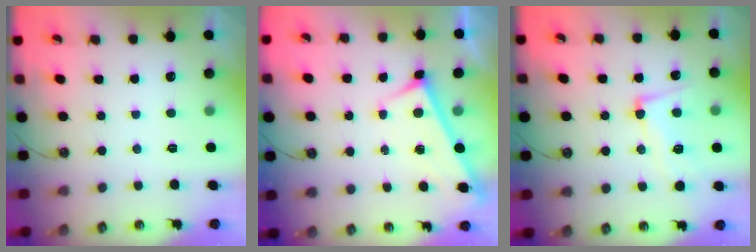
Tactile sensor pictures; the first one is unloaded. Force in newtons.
{"total": 2.9, "press": 2.9, "slide": 0.3}
{"total": 5.3, "press": 5.0, "slide": 1.7}